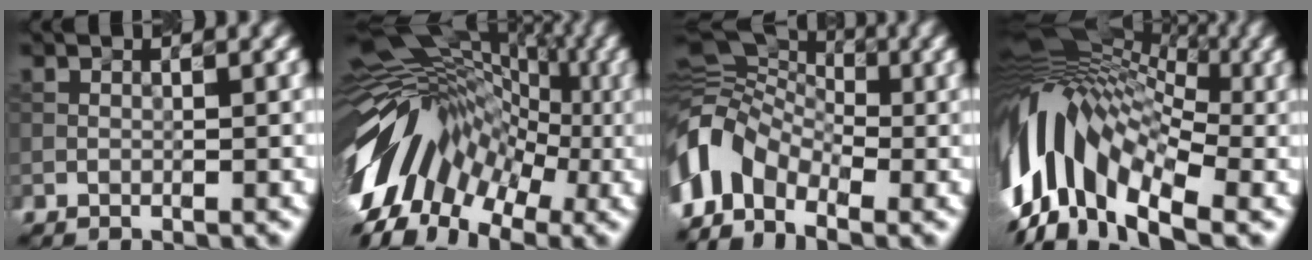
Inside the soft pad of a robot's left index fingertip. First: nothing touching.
{"total": 12.5, "force": [-3.0, 8.3, 8.8], "torque": [-0.163, 0.028, -0.080]}
{"total": 7.6, "force": [-2.9, 5.1, 4.9], "torque": [-0.090, 0.011, -0.077]}
{"total": 14.4, "force": [0.0, 8.0, 12.0], "torque": [-0.232, 0.035, -0.011]}